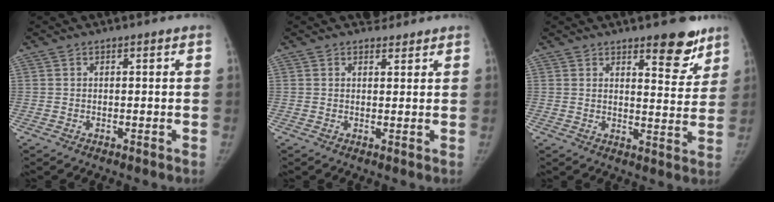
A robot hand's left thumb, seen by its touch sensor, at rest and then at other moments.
{"total": 2.1, "force": [1.8, 1.1, -0.1], "torque": [0.017, -0.012, 0.022]}
{"total": 8.9, "force": [6.3, 3.1, 5.5], "torque": [-0.033, -0.043, 0.085]}